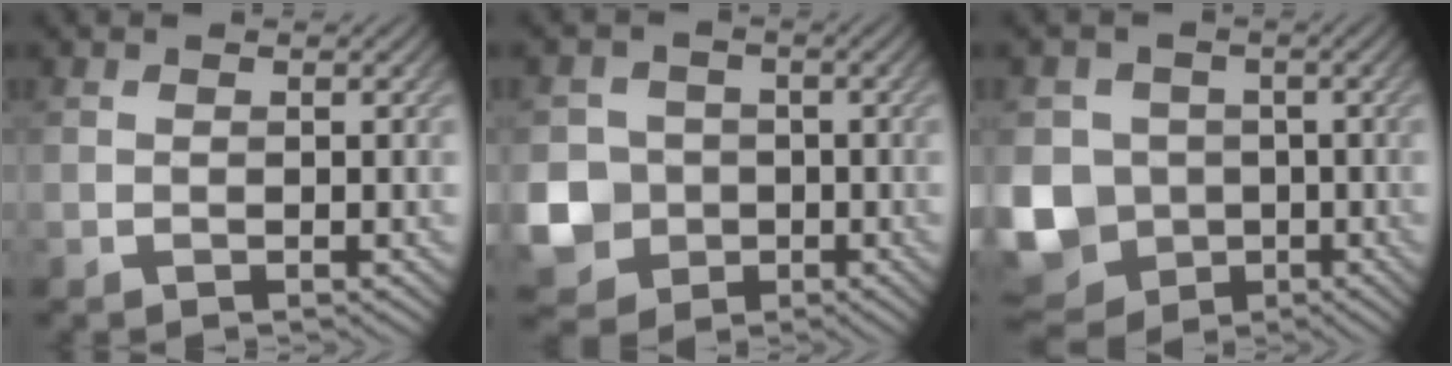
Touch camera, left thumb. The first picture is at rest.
{"total": 10.0, "force": [-2.9, 9.2, 2.7], "torque": [-0.095, -0.036, -0.077]}
{"total": 11.4, "force": [-2.2, 10.2, 4.6], "torque": [-0.139, -0.035, -0.064]}